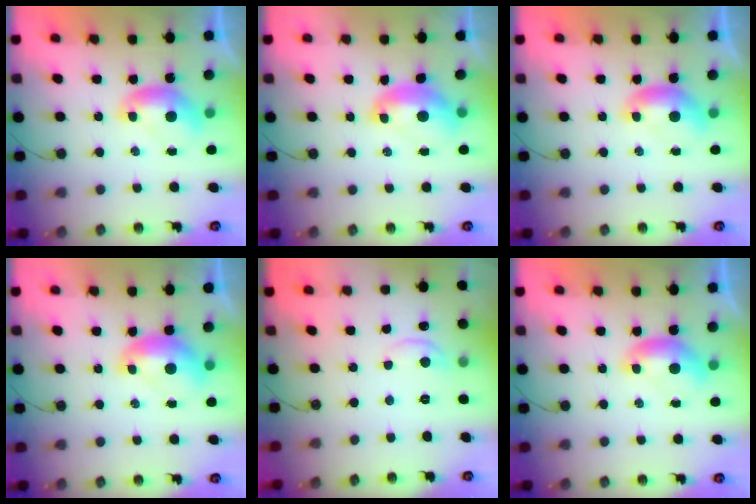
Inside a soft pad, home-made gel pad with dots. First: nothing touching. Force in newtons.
{"total": 2.7, "press": 2.6, "slide": 0.8}
{"total": 0.0}
{"total": 1.5, "press": 1.4, "slide": 0.3}
{"total": 1.3, "press": 1.2, "slide": 0.5}
{"total": 0.0}